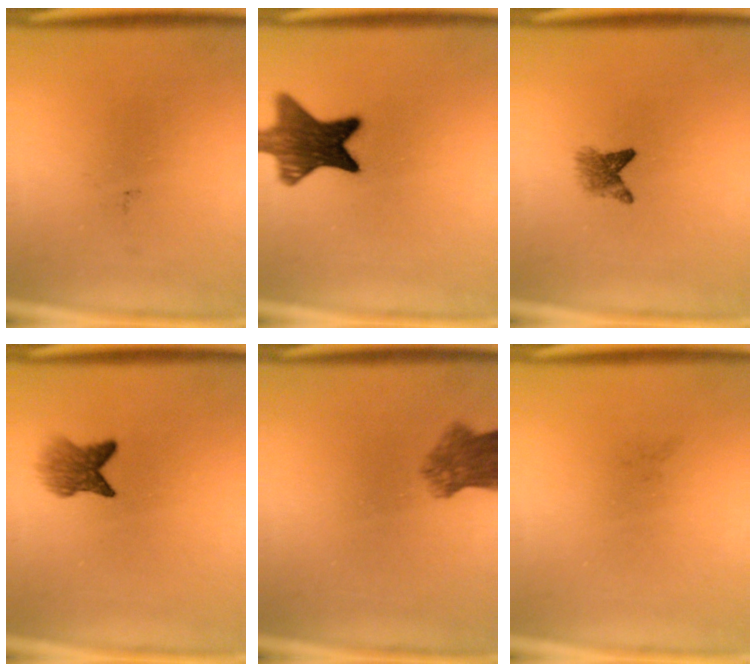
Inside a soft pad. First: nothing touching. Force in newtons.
{"total": 11.8}
{"total": 2.7}
{"total": 4.3}
{"total": 5.5}
{"total": 0.0}